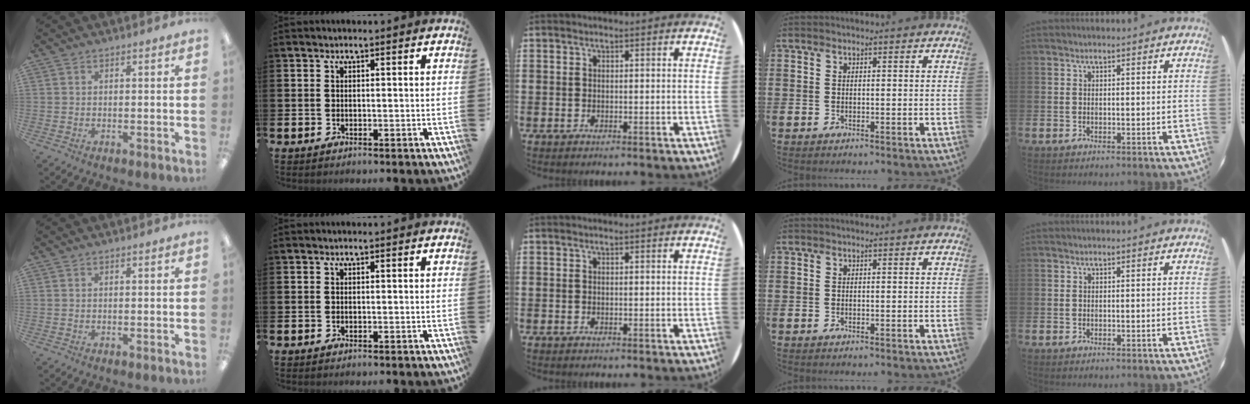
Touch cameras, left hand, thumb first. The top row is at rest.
{}